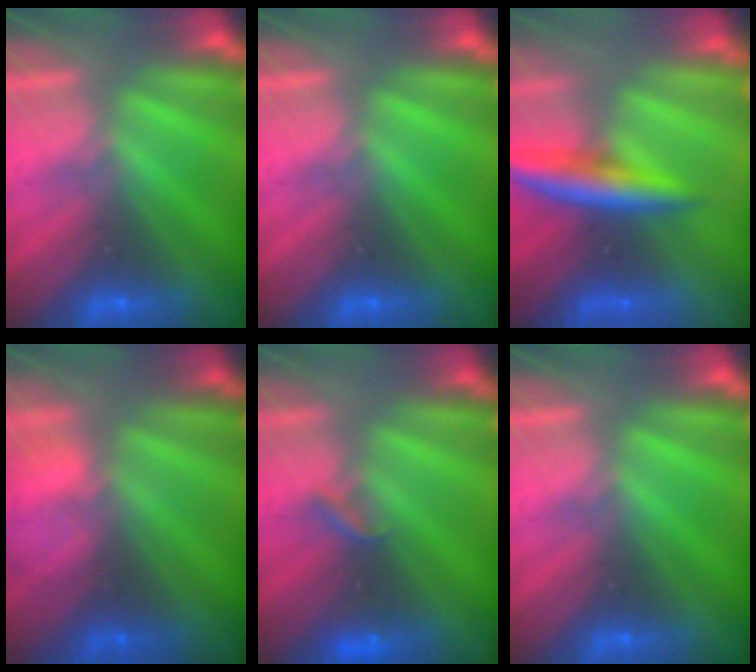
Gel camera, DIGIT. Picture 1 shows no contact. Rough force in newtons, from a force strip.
{"total": 0.0}
{"total": 5.9}
{"total": 2.4}
{"total": 2.2}
{"total": 0.0}